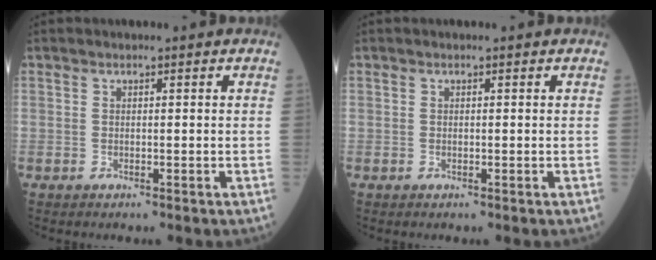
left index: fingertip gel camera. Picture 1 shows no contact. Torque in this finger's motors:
{"motor_torque": [-0.16, -0.10, -0.05, -0.01]}